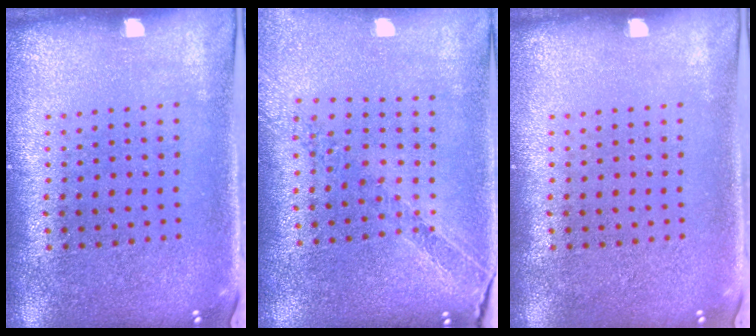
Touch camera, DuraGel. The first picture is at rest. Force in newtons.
{"total": 1.1, "press": 1.1, "slide": 0.1}
{"total": 0.0}